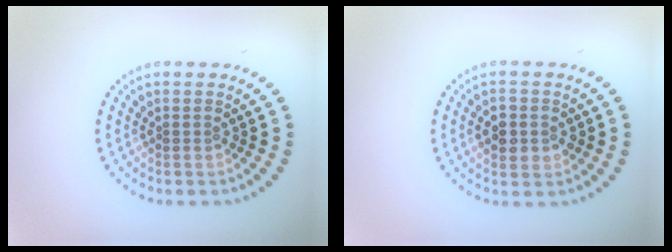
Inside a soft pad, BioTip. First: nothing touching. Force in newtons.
{"total": 2.5, "press": 2.5, "slide": 0.3}